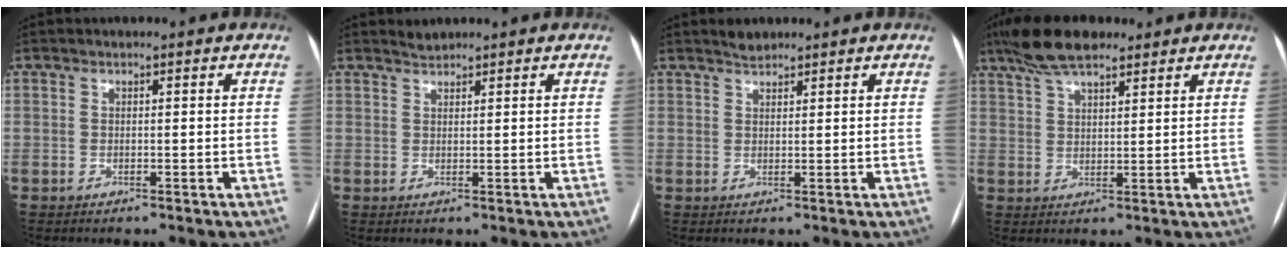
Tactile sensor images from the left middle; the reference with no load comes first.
{"total": 1.3, "force": [1.3, 0.1, 0.0], "torque": [-0.007, 0.004, 0.026]}
{"total": 1.8, "force": [1.7, 0.5, 0.4], "torque": [-0.012, 0.005, 0.030]}
{"total": 8.6, "force": [6.6, 2.4, 5.0], "torque": [-0.098, 0.024, 0.117]}